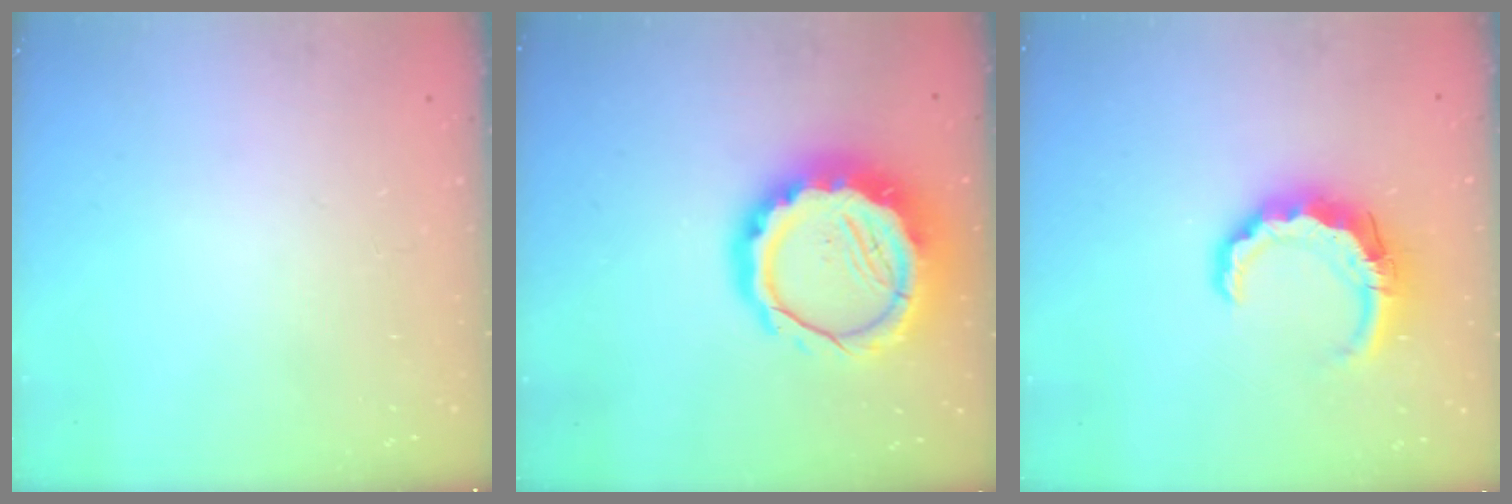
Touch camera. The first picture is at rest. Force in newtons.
{"total": 16.1, "press": 15.6, "slide": 3.7}
{"total": 9.9, "press": 9.7, "slide": 1.7}